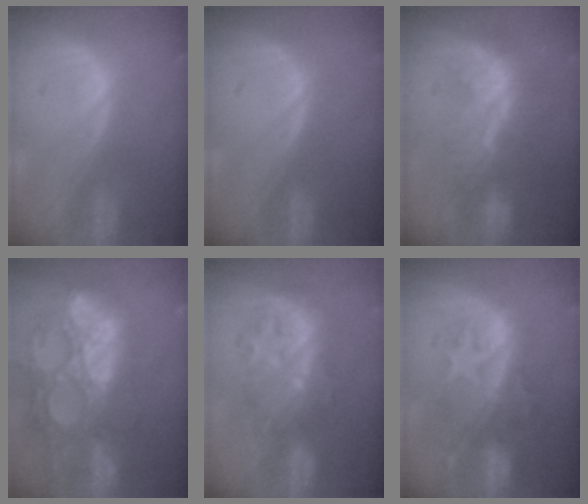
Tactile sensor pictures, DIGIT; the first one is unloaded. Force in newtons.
{"total": 0.0}
{"total": 8.5, "press": 7.7, "slide": 3.6}
{"total": 15.6, "press": 13.0, "slide": 8.7}
{"total": 9.1, "press": 7.9, "slide": 4.5}
{"total": 10.1, "press": 8.8, "slide": 4.9}